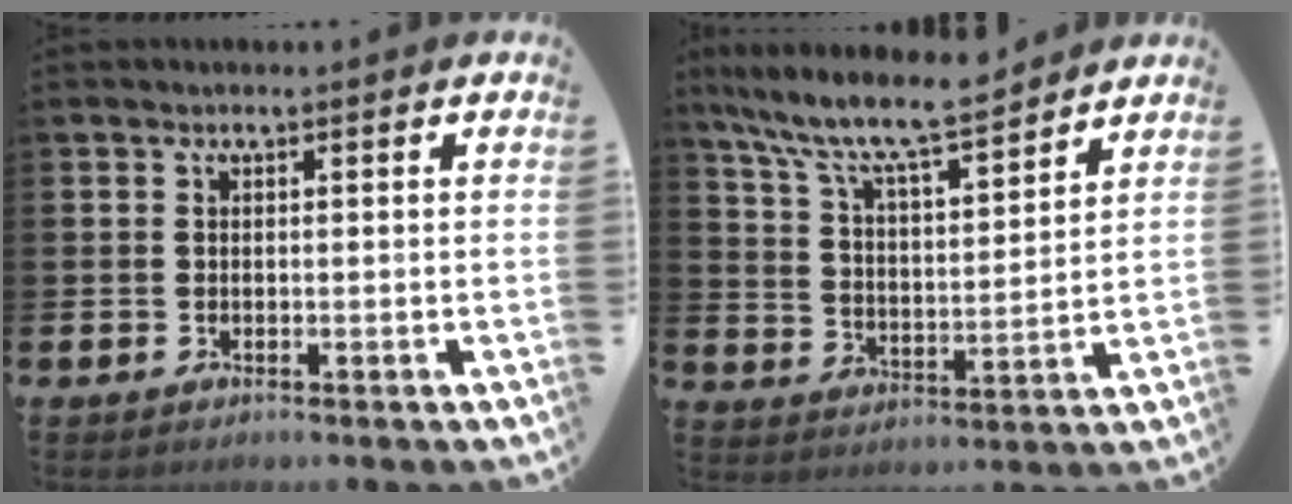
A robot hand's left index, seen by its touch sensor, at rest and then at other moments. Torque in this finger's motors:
{"motor_torque": [1.08, -1.06, 0.94, 0.21]}